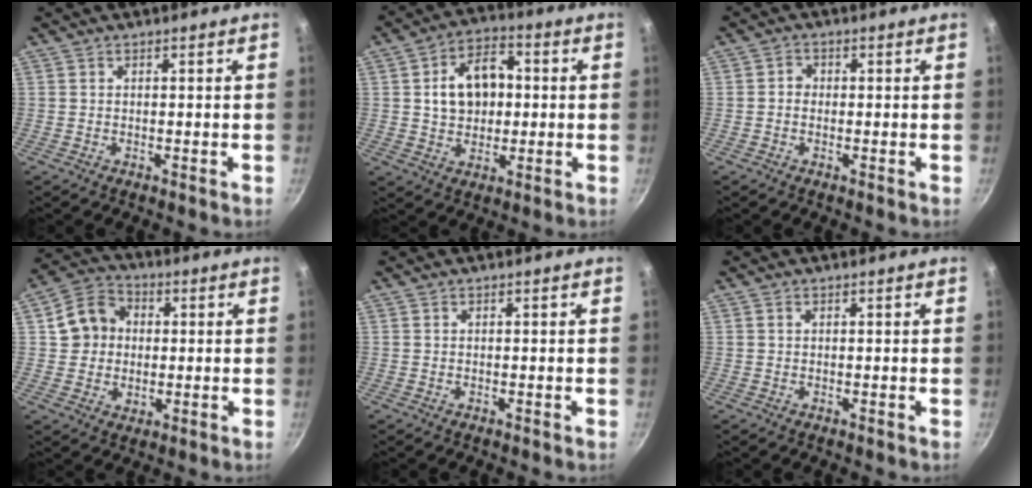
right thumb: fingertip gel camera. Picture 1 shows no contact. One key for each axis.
{"total": 11.2, "fx": 1.3, "fy": 7.8, "fz": 8.0, "tx": -0.106, "ty": 0.013, "tz": 0.019}
{"total": 1.8, "fx": -0.2, "fy": 1.6, "fz": 0.8, "tx": -0.001, "ty": 0.007, "tz": -0.010}
{"total": 9.6, "fx": 1.1, "fy": 8.5, "fz": 4.5, "tx": -0.044, "ty": 0.008, "tz": 0.012}
{"total": 0.0}
{"total": 0.0}